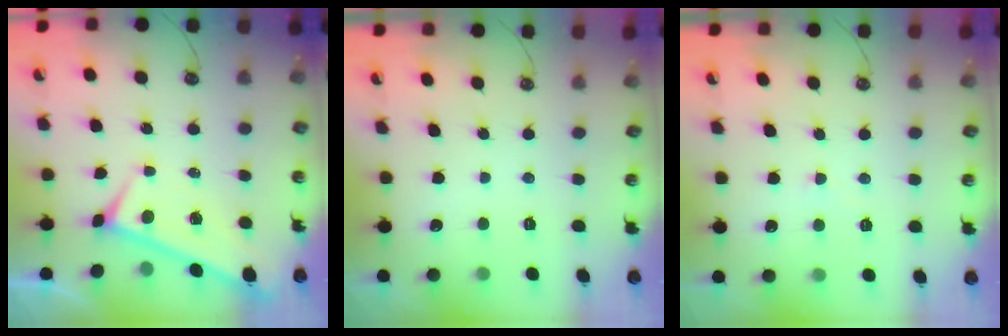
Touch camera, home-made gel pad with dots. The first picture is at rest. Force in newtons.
{"total": 0.0}
{"total": 1.3, "press": 1.2, "slide": 0.4}